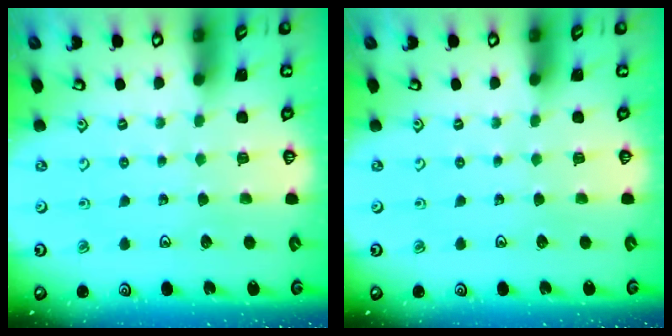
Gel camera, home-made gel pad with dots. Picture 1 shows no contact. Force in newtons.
{"total": 0.0}